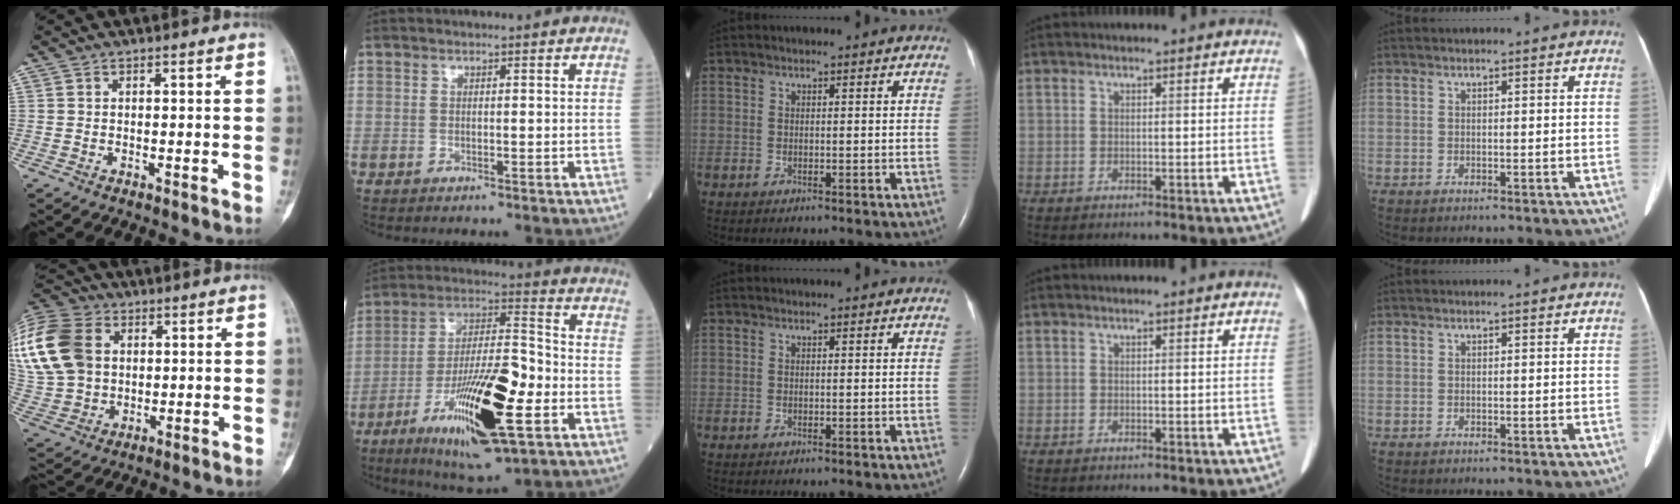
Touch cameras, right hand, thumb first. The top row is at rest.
{"thumb": {"total": 26.4, "force": [6.5, 20.3, 15.6], "torque": [-0.385, 0.051, 0.135]}, "index": {"total": 19.7, "force": [-7.6, 3.8, 17.8], "torque": [-0.335, -0.020, -0.122]}}